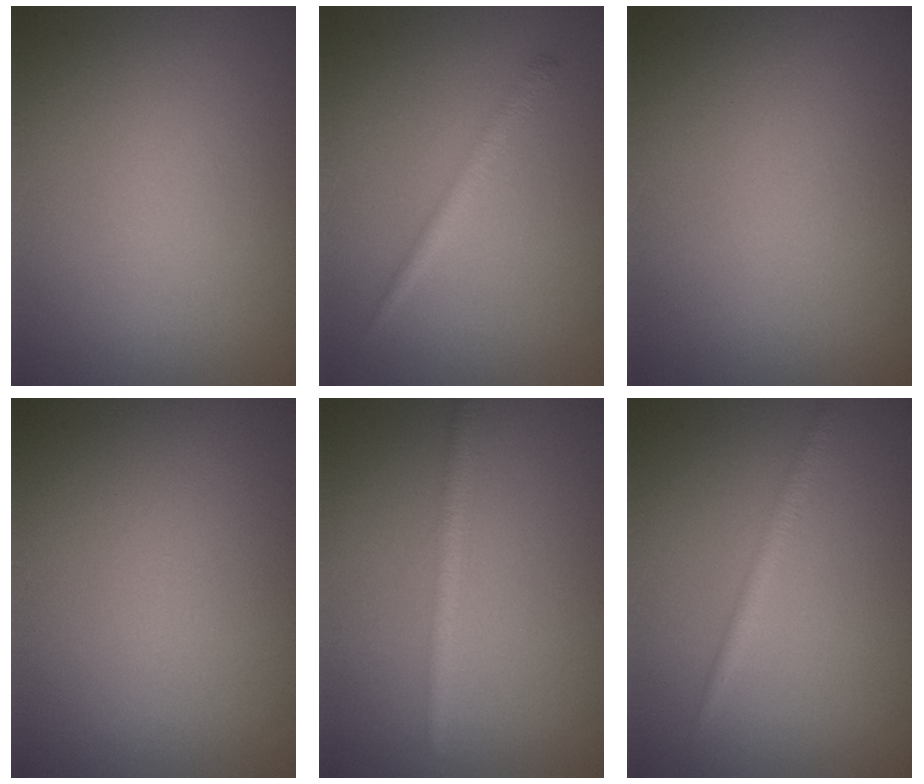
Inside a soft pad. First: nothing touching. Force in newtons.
{"total": 1.4, "press": 1.4, "slide": 0.1}
{"total": 0.0}
{"total": 0.0}
{"total": 2.1, "press": 2.1, "slide": 0.0}
{"total": 1.4, "press": 1.4, "slide": 0.1}